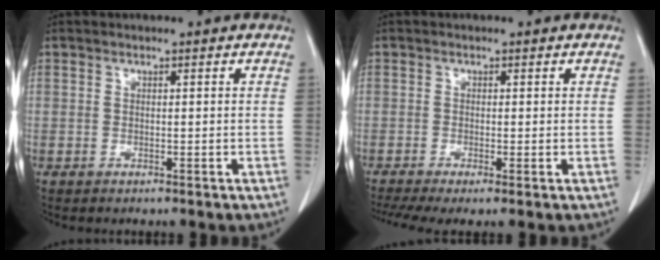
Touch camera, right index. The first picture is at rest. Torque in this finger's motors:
{"motor_torque": [0.06, -0.01, -0.05, 0.01]}